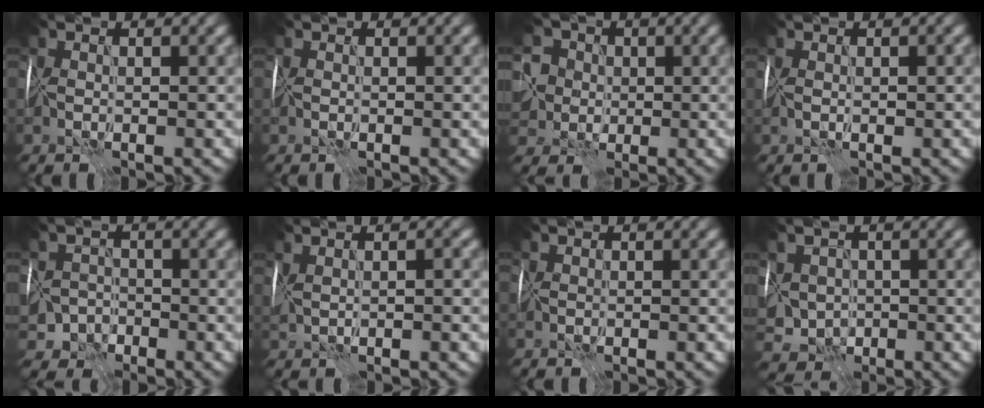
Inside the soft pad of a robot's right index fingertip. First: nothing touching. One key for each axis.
{"total": 0.0}
{"total": 6.5, "fx": 0.4, "fy": 5.7, "fz": 3.1, "tx": -0.057, "ty": 0.013, "tz": -0.011}
{"total": 1.0, "fx": 0.2, "fy": 0.4, "fz": 0.9, "tx": -0.012, "ty": 0.002, "tz": 0.008}
{"total": 4.5, "fx": -2.4, "fy": 3.7, "fz": 0.9, "tx": 0.011, "ty": 0.002, "tz": -0.047}
{"total": 3.6, "fx": 1.0, "fy": 1.5, "fz": 3.1, "tx": -0.047, "ty": 0.019, "tz": 0.012}
{"total": 0.5, "fx": 0.3, "fy": 0.4, "fz": 0.0, "tx": 0.003, "ty": 0.005, "tz": 0.005}
{"total": 5.6, "fx": -0.3, "fy": 4.7, "fz": 3.1, "tx": -0.060, "ty": -0.001, "tz": -0.001}